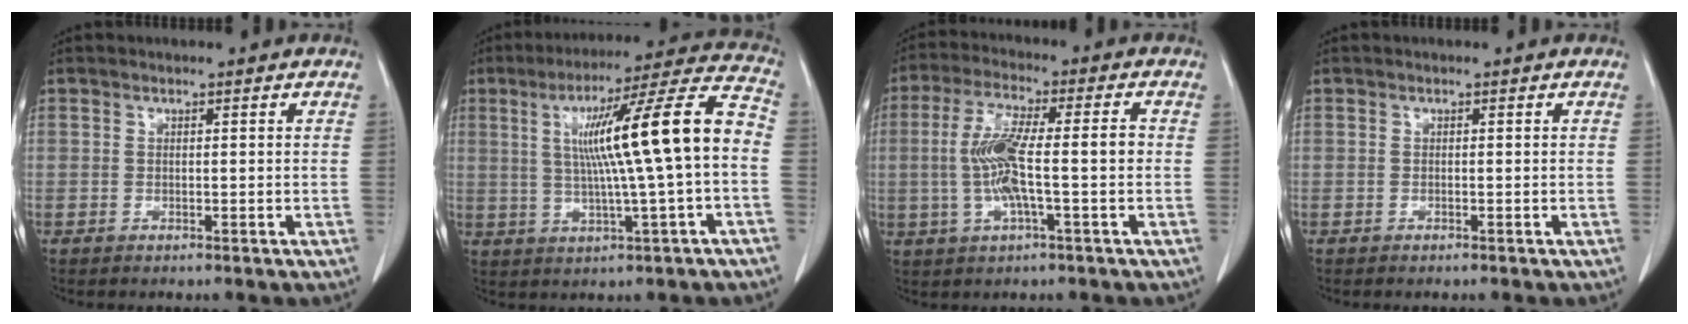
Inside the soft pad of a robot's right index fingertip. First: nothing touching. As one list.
[{"total": 16.4, "force": [0.5, -0.2, 16.4], "torque": [-0.257, 0.025, 0.007]}, {"total": 9.8, "force": [-0.9, 1.5, 9.6], "torque": [-0.191, 0.012, -0.018]}, {"total": 0.0}]